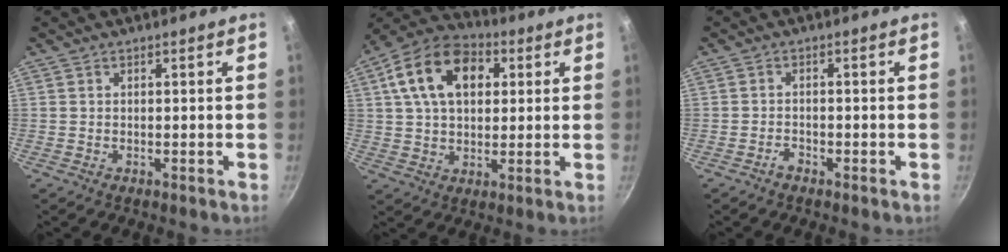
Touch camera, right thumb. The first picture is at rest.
{"total": 16.3, "force": [4.9, 10.7, 11.3], "torque": [-0.179, 0.015, 0.069]}
{"total": 1.4, "force": [-1.2, 0.5, 0.6], "torque": [-0.010, 0.013, -0.024]}